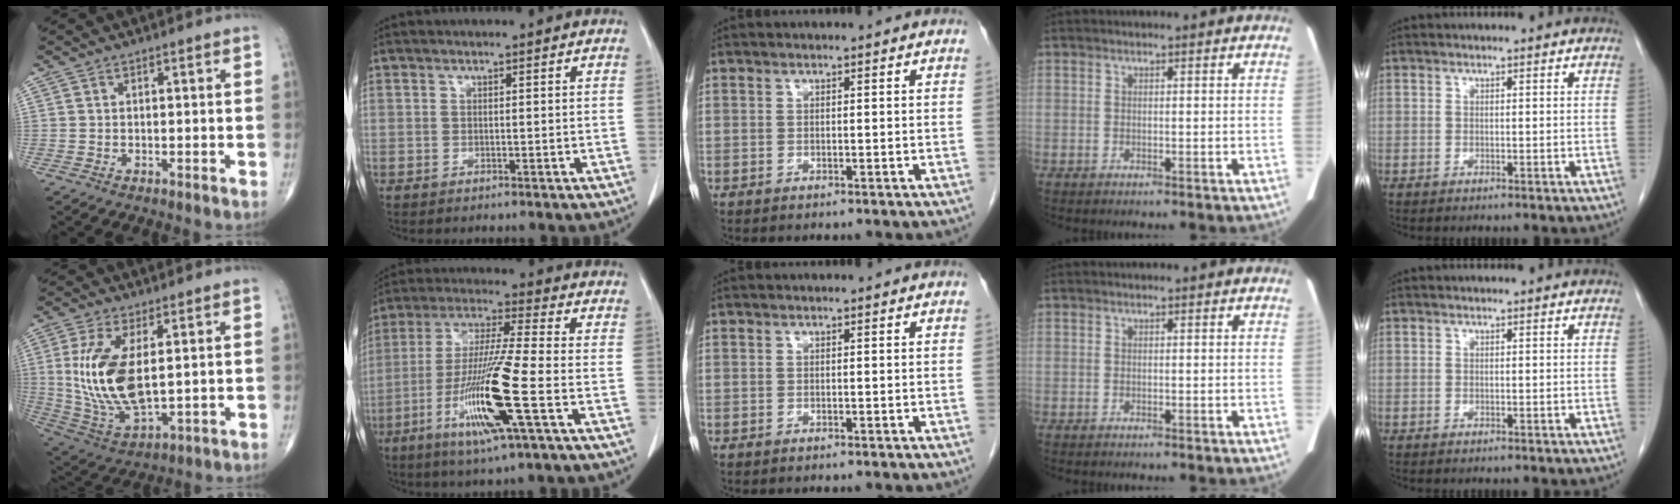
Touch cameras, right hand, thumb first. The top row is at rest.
{"thumb": {"total": 15.3, "force": [2.0, 6.9, 13.5], "torque": [-0.282, -0.020, 0.053]}, "index": {"total": 15.0, "force": [-5.4, -0.4, 14.0], "torque": [-0.286, -0.023, -0.104]}}